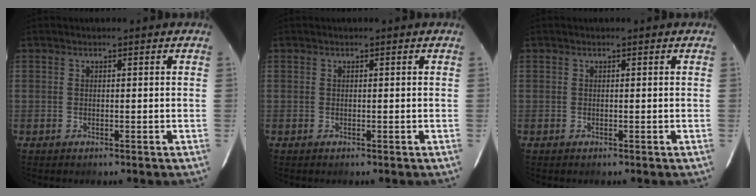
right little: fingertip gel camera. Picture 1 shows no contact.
{"total": 0.0}
{"total": 0.0}